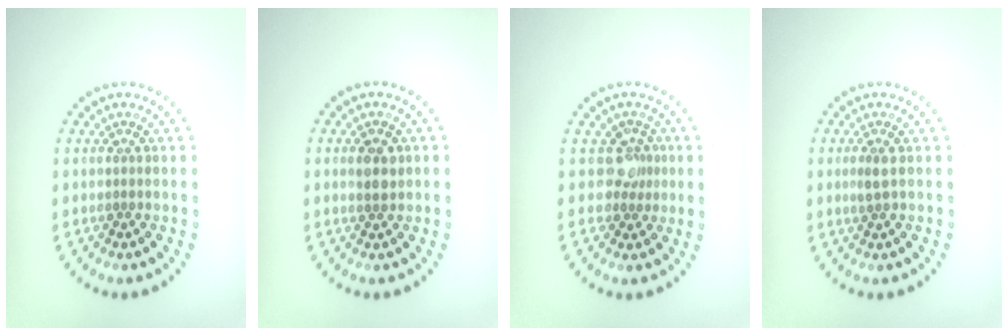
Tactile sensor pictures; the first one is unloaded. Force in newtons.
{"total": 1.8, "press": 1.7, "slide": 0.6}
{"total": 2.1, "press": 1.6, "slide": 1.4}
{"total": 1.0, "press": 0.9, "slide": 0.6}